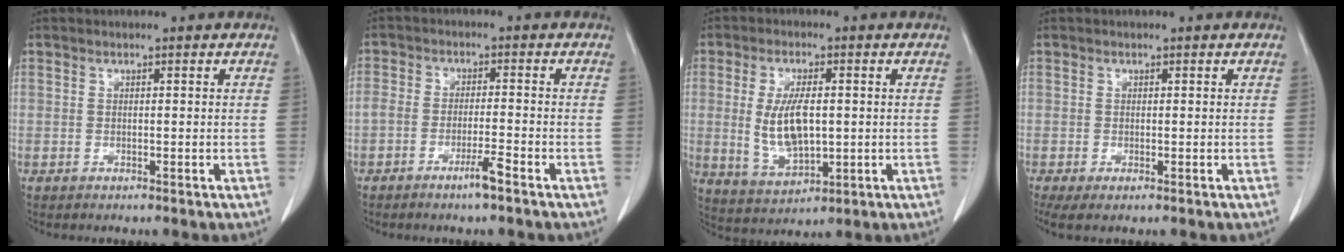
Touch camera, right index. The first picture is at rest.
{"total": 4.2, "force": [-2.7, 0.3, 3.2], "torque": [-0.062, 0.005, -0.050]}
{"total": 8.7, "force": [0.2, 3.5, 7.9], "torque": [-0.167, -0.004, 0.012]}
{"total": 2.8, "force": [-1.6, 1.0, 2.1], "torque": [-0.036, -0.010, -0.024]}